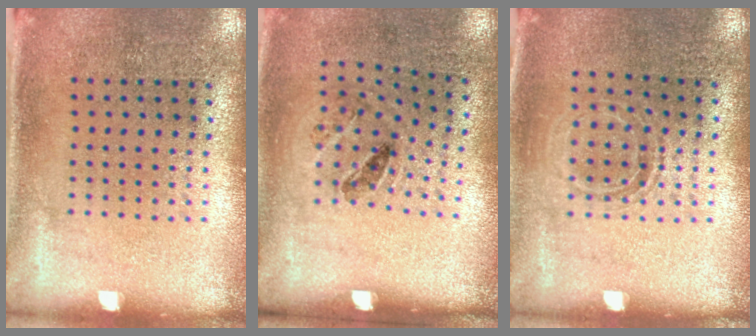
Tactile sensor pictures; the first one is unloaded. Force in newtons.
{"total": 1.2, "press": 0.8, "slide": 1.0}
{"total": 1.1, "press": 1.0, "slide": 0.4}